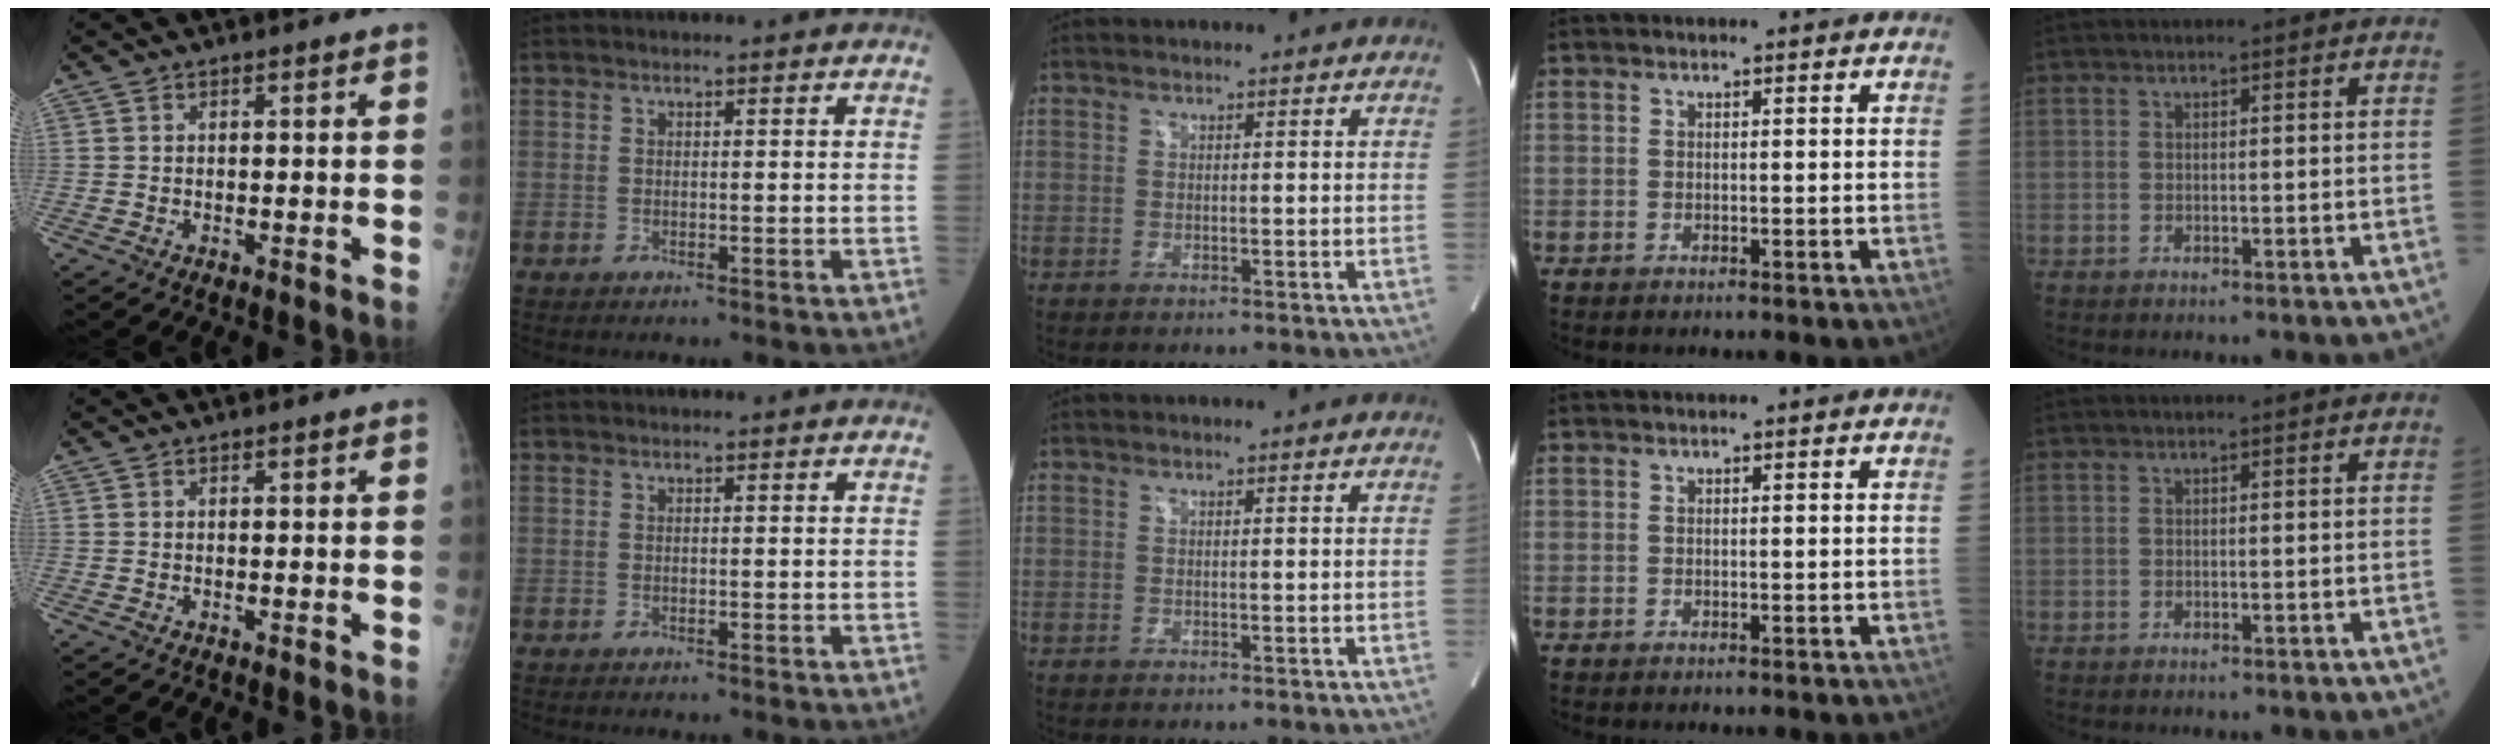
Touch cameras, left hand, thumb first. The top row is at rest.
{}